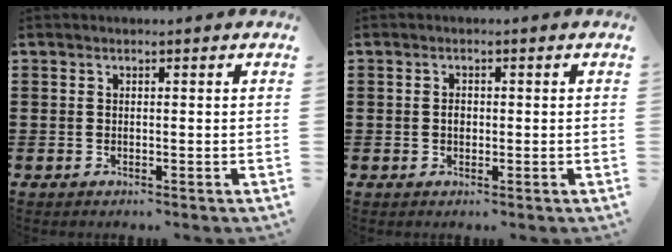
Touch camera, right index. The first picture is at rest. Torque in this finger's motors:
{"motor_torque": [1.50, 0.10, 0.26, 0.06]}